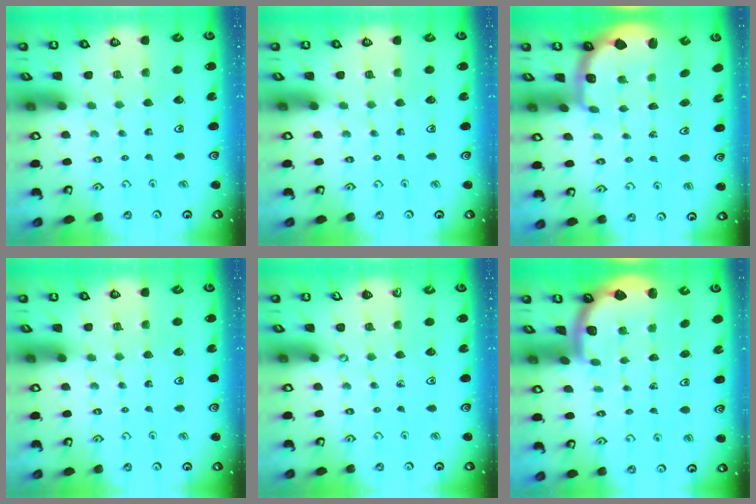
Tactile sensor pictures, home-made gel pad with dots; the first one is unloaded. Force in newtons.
{"total": 0.0}
{"total": 2.1, "press": 1.3, "slide": 1.6}
{"total": 0.0}
{"total": 0.0}
{"total": 1.6, "press": 1.6, "slide": 0.1}